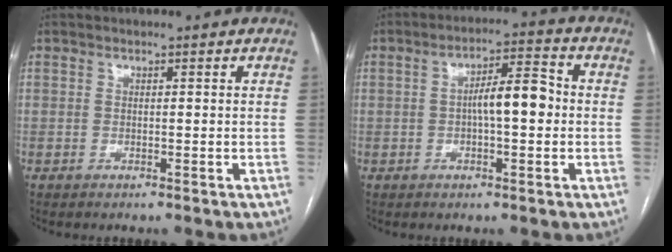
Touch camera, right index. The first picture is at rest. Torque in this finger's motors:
{"motor_torque": [1.06, -0.21, 0.27, 0.14]}